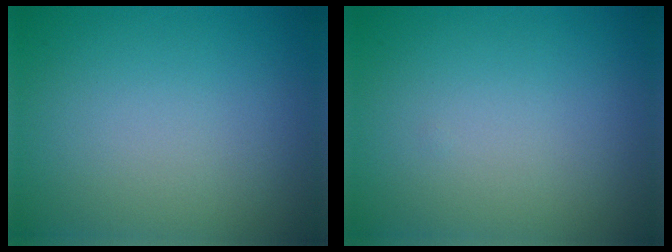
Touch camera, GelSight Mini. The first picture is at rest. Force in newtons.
{"total": 0.0}